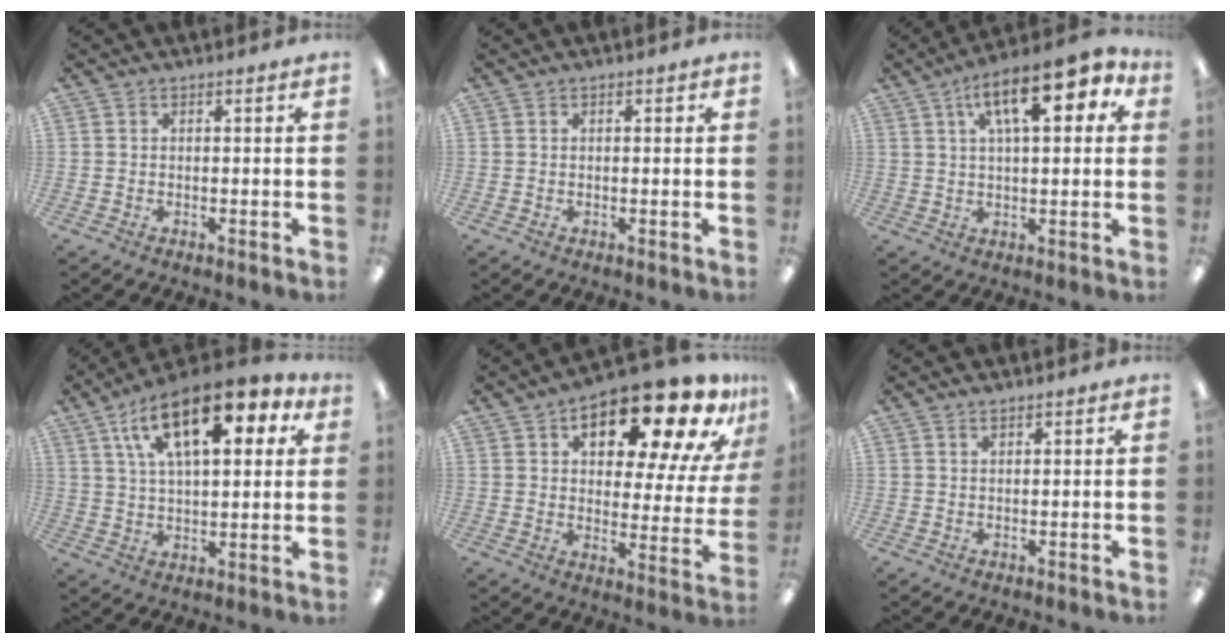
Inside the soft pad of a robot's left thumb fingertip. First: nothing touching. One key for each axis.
{"total": 0.7, "fx": 0.2, "fy": 0.3, "fz": 0.5, "tx": -0.010, "ty": 0.003, "tz": 0.002}
{"total": 15.3, "fx": 6.6, "fy": 6.0, "fz": 12.4, "tx": -0.185, "ty": -0.010, "tz": 0.103}
{"total": 19.9, "fx": 10.1, "fy": 8.9, "fz": 14.6, "tx": -0.242, "ty": -0.030, "tz": 0.164}
{"total": 20.5, "fx": 13.3, "fy": 7.9, "fz": 13.5, "tx": -0.179, "ty": -0.087, "tz": 0.210}
{"total": 1.1, "fx": 0.9, "fy": 0.3, "fz": 0.6, "tx": -0.013, "ty": 0.001, "tz": 0.016}